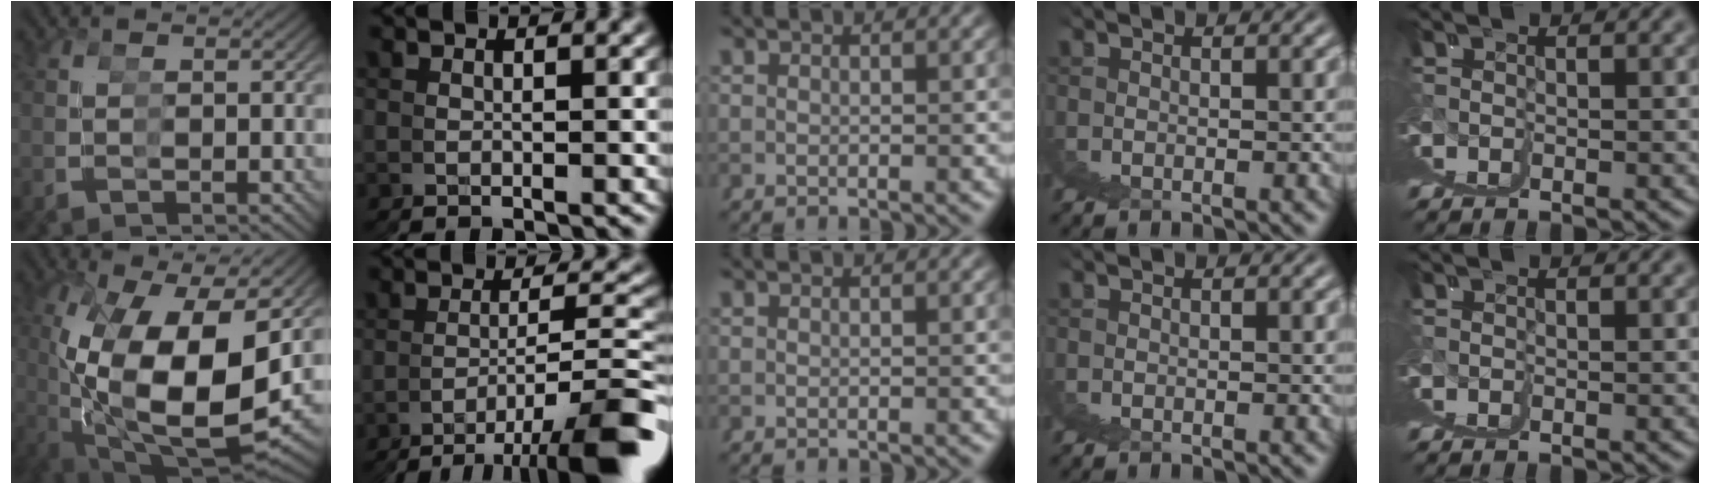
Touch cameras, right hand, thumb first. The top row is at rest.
{"thumb": {"total": 17.9, "force": [-0.7, 11.1, 14.1], "torque": [-0.290, -0.027, 0.017]}, "index": {"total": 8.6, "force": [-5.5, 0.2, 6.7], "torque": [-0.083, 0.004, -0.082]}}